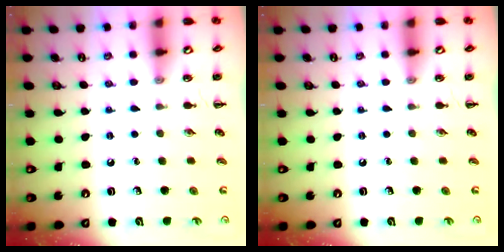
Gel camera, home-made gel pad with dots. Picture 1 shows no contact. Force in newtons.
{"total": 0.0}